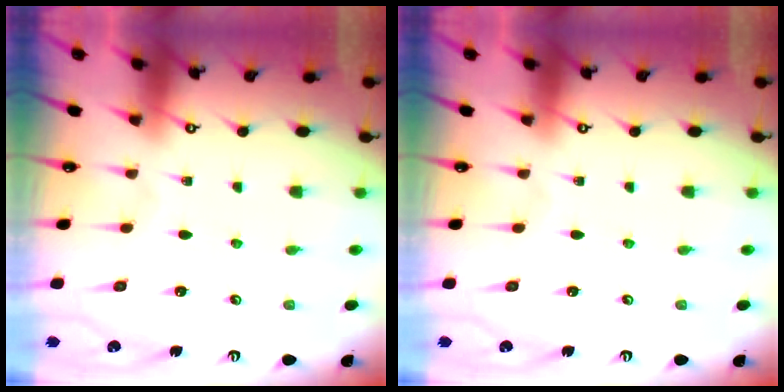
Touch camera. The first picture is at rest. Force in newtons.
{"total": 0.0}